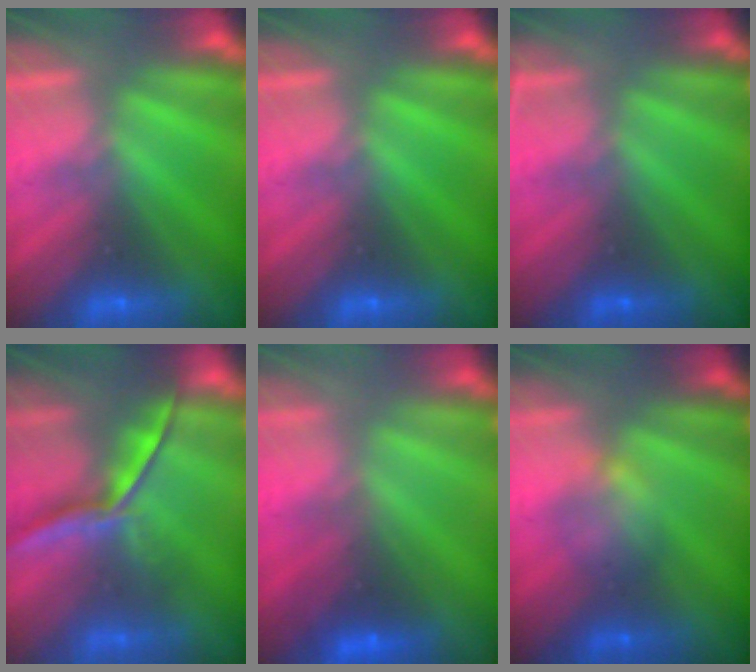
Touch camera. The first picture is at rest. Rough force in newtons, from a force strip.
{"total": 0.0}
{"total": 2.4}
{"total": 1.4}
{"total": 2.3}
{"total": 2.1}